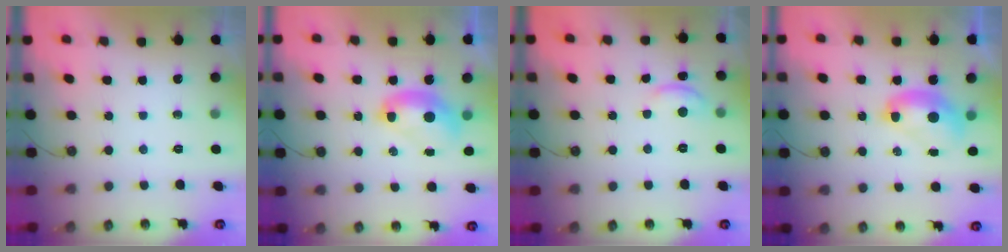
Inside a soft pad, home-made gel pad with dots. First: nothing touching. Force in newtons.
{"total": 2.5, "press": 2.5, "slide": 0.1}
{"total": 1.4, "press": 1.3, "slide": 0.5}
{"total": 2.6, "press": 2.6, "slide": 0.1}